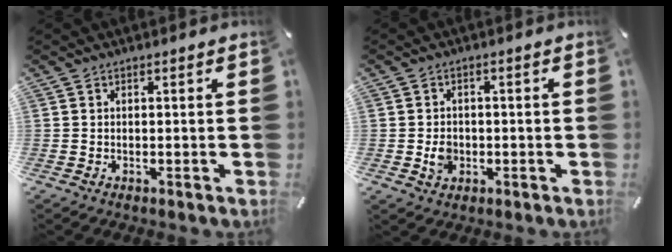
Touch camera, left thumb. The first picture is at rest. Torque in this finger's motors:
{"motor_torque": [0.50, 1.12, 0.26, 0.15, 0.00]}